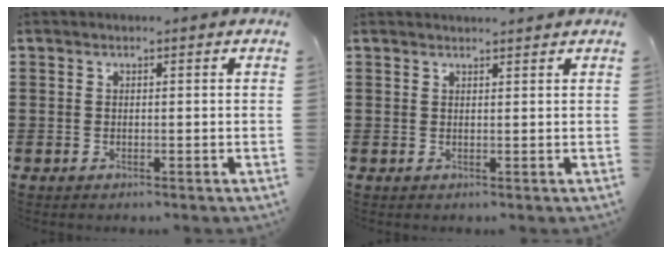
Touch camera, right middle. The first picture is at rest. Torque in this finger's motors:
{"motor_torque": [-0.12, 0.07, -0.07, -0.02]}